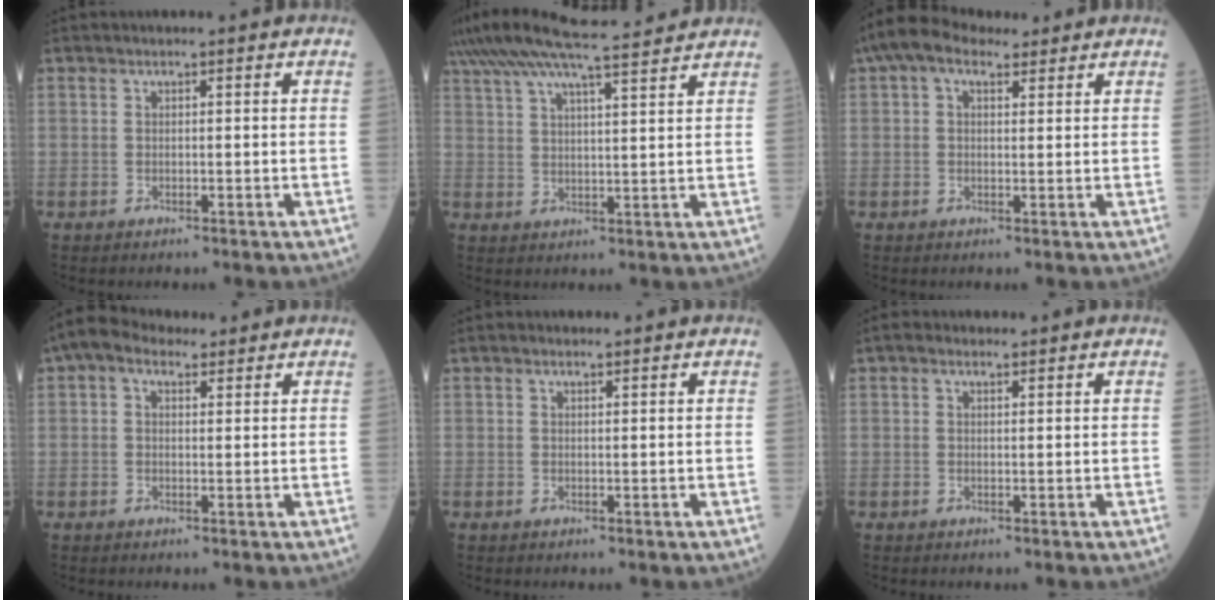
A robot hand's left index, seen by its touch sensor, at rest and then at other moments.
{"total": 16.2, "force": [14.1, 0.5, 7.9], "torque": [-0.153, 0.039, 0.215]}
{"total": 6.9, "force": [4.5, 3.4, 4.0], "torque": [-0.087, 0.044, 0.082]}
{"total": 5.2, "force": [3.3, 2.9, 2.8], "torque": [-0.064, 0.039, 0.062]}
{"total": 0.7, "force": [0.6, 0.2, 0.3], "torque": [-0.014, 0.004, 0.010]}
{"total": 1.2, "force": [0.8, 0.6, 0.6], "torque": [-0.018, 0.010, 0.012]}